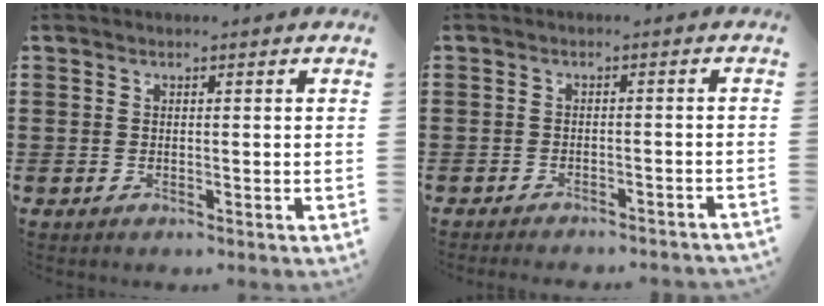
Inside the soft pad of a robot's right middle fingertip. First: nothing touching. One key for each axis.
{"total": 1.8, "fx": -1.8, "fy": -0.1, "fz": 0.3, "tx": -0.006, "ty": 0.004, "tz": -0.036}